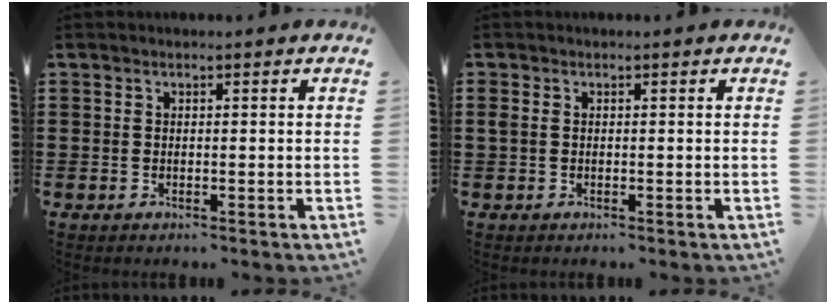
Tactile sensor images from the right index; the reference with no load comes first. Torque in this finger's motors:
{"motor_torque": [0.12, -0.10, 0.04, 0.04]}